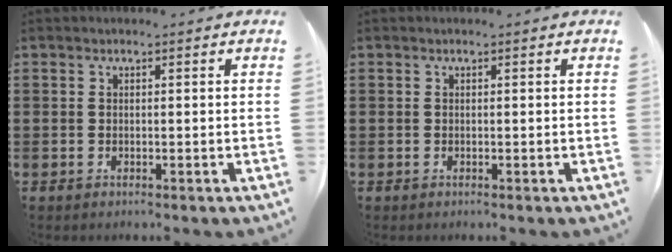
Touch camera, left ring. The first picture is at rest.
{"total": 0.0}